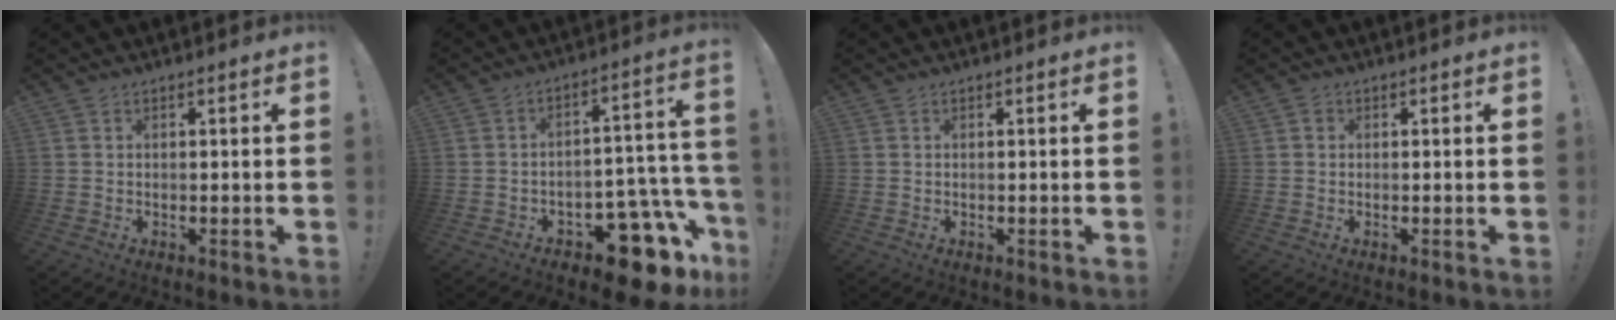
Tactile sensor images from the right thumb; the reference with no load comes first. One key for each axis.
{"total": 12.3, "fx": -7.8, "fy": 5.8, "fz": 7.5, "tx": -0.062, "ty": 0.043, "tz": -0.126}
{"total": 0.0}
{"total": 0.9, "fx": 0.1, "fy": 0.8, "fz": 0.2, "tx": 0.003, "ty": -0.001, "tz": 0.001}